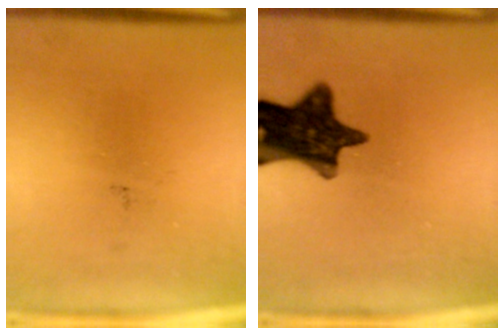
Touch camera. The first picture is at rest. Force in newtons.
{"total": 12.8}